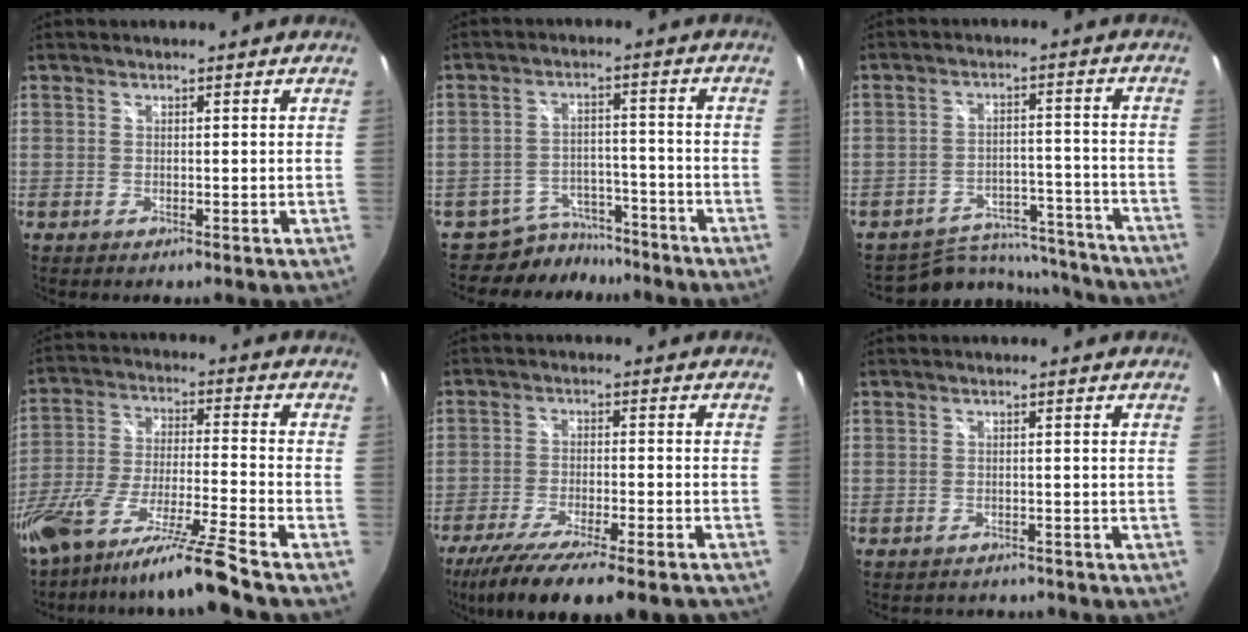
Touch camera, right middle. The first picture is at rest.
{"total": 7.8, "force": [-7.1, 3.3, -0.3], "torque": [-0.006, 0.022, -0.106]}
{"total": 14.4, "force": [-13.4, 4.9, 2.4], "torque": [-0.048, 0.025, -0.174]}
{"total": 17.3, "force": [-14.2, -1.9, 9.6], "torque": [-0.176, -0.043, -0.250]}
{"total": 16.9, "force": [-13.7, 1.7, 9.8], "torque": [-0.187, -0.054, -0.218]}
{"total": 3.1, "force": [-2.8, 1.3, 0.6], "torque": [-0.012, -0.011, -0.036]}